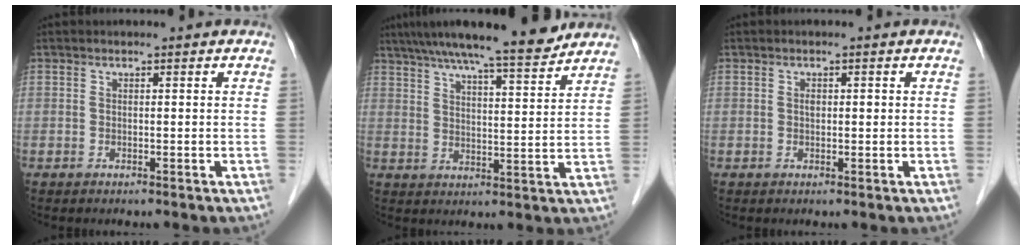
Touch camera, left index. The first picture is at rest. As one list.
[{"total": 13.6, "force": [11.9, 0.8, 6.7], "torque": [-0.103, 0.011, 0.174]}, {"total": 1.1, "force": [0.2, 0.6, 0.9], "torque": [-0.018, 0.005, 0.003]}]